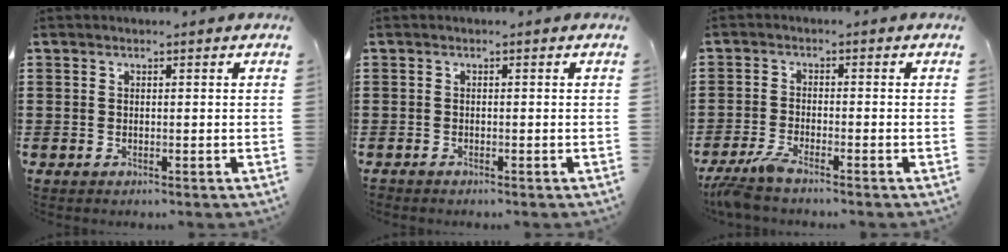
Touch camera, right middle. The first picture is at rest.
{"total": 0.5, "force": [-0.5, 0.1, 0.1], "torque": [-0.002, -0.001, -0.011]}
{"total": 3.6, "force": [-3.1, 0.1, 1.8], "torque": [-0.060, -0.014, -0.068]}